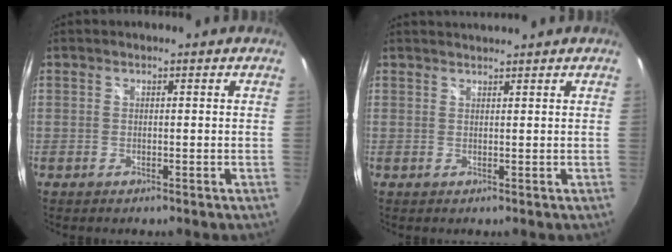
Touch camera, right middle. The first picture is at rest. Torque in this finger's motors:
{"motor_torque": [-0.29, -0.29, -0.04, -0.01]}